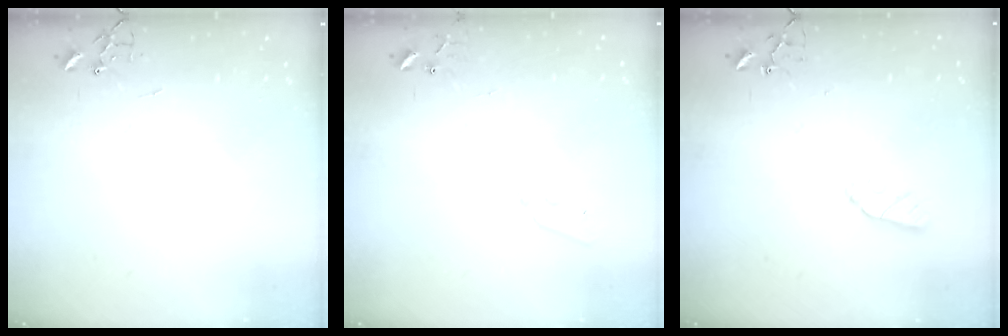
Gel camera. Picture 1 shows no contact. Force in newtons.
{"total": 7.2, "press": 7.2, "slide": 0.5}
{"total": 6.6, "press": 6.6, "slide": 0.2}